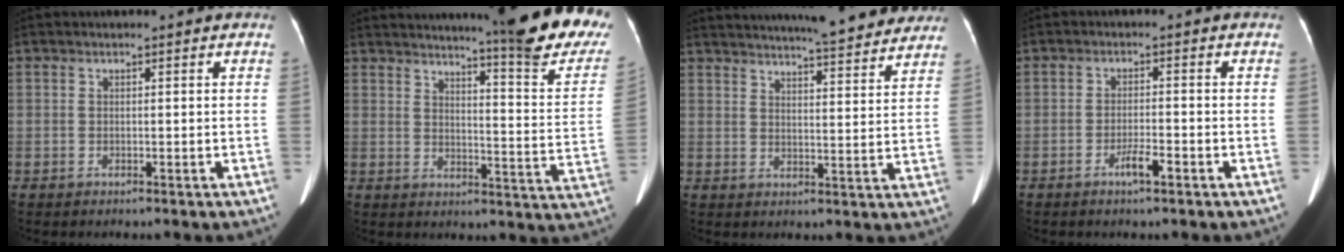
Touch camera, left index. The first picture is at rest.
{"total": 19.7, "force": [16.7, 0.2, 10.5], "torque": [-0.133, -0.083, 0.197]}
{"total": 21.5, "force": [19.5, 2.6, 8.9], "torque": [-0.132, -0.007, 0.244]}
{"total": 2.8, "force": [-1.7, 0.2, 2.1], "torque": [-0.040, -0.001, -0.031]}